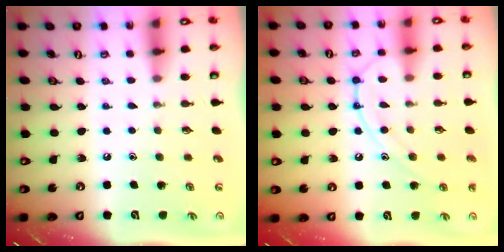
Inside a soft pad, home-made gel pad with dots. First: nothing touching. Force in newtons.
{"total": 11.2, "press": 11.1, "slide": 0.7}